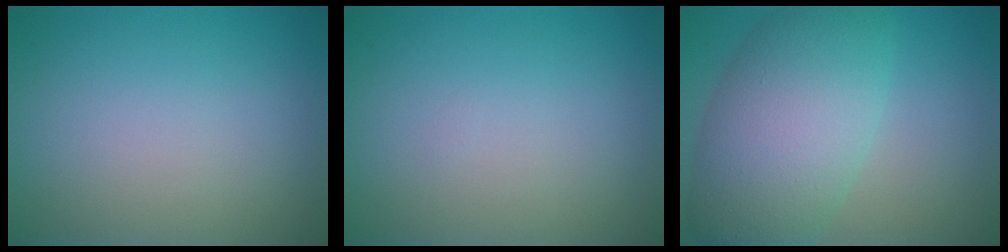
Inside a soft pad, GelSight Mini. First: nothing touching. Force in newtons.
{"total": 0.0}
{"total": 8.5, "press": 8.5, "slide": 0.3}